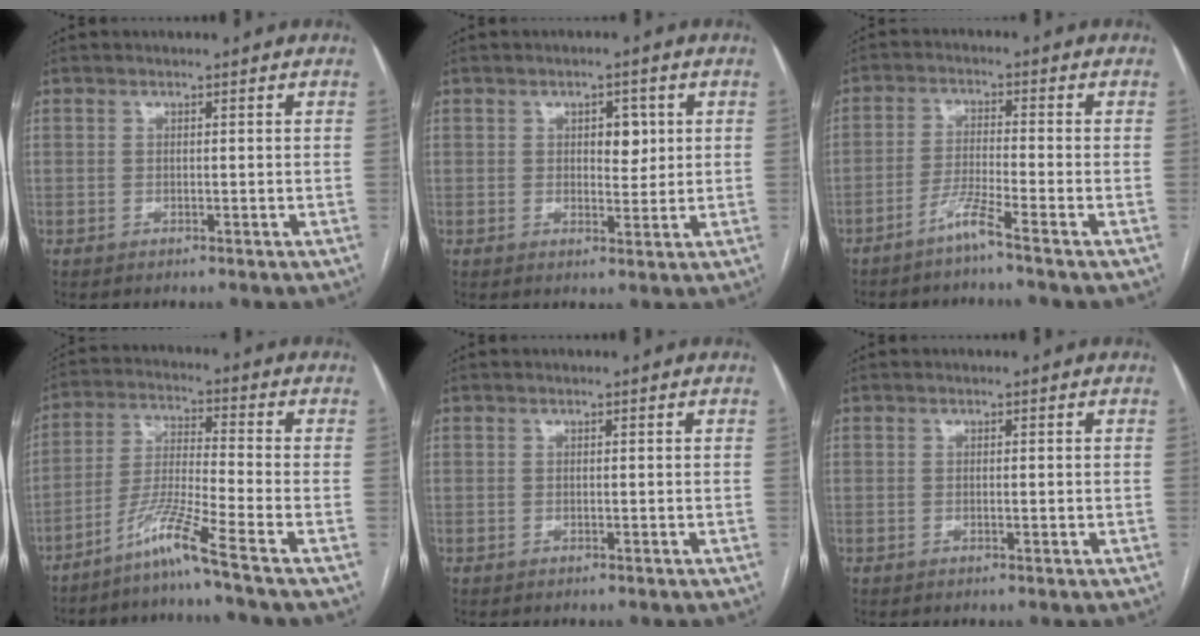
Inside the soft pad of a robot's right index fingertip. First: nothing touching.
{"total": 3.7, "force": [1.0, 2.0, 2.9], "torque": [-0.038, 0.002, 0.017]}
{"total": 4.1, "force": [-3.1, -1.1, 2.3], "torque": [-0.054, -0.010, -0.068]}
{"total": 8.4, "force": [-6.1, -2.3, 5.3], "torque": [-0.111, -0.022, -0.121]}
{"total": 0.0}
{"total": 0.8, "force": [-0.2, 0.1, 0.8], "torque": [-0.013, 0.000, -0.001]}